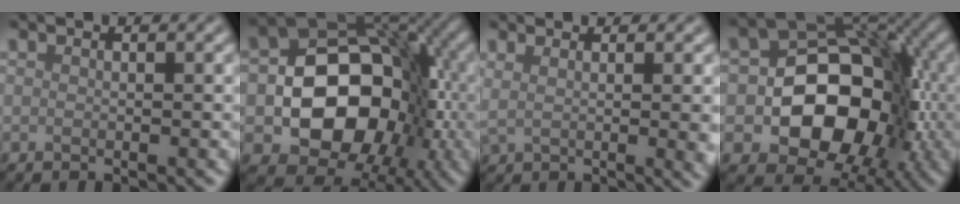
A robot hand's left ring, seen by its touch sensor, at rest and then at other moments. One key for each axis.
{"total": 13.9, "fx": -2.5, "fy": 10.2, "fz": 9.1, "tx": -0.103, "ty": -0.004, "tz": -0.048}
{"total": 4.2, "fx": 1.3, "fy": 1.6, "fz": 3.6, "tx": -0.039, "ty": 0.005, "tz": 0.020}
{"total": 13.6, "fx": -2.6, "fy": 10.1, "fz": 8.8, "tx": -0.082, "ty": 0.004, "tz": -0.063}